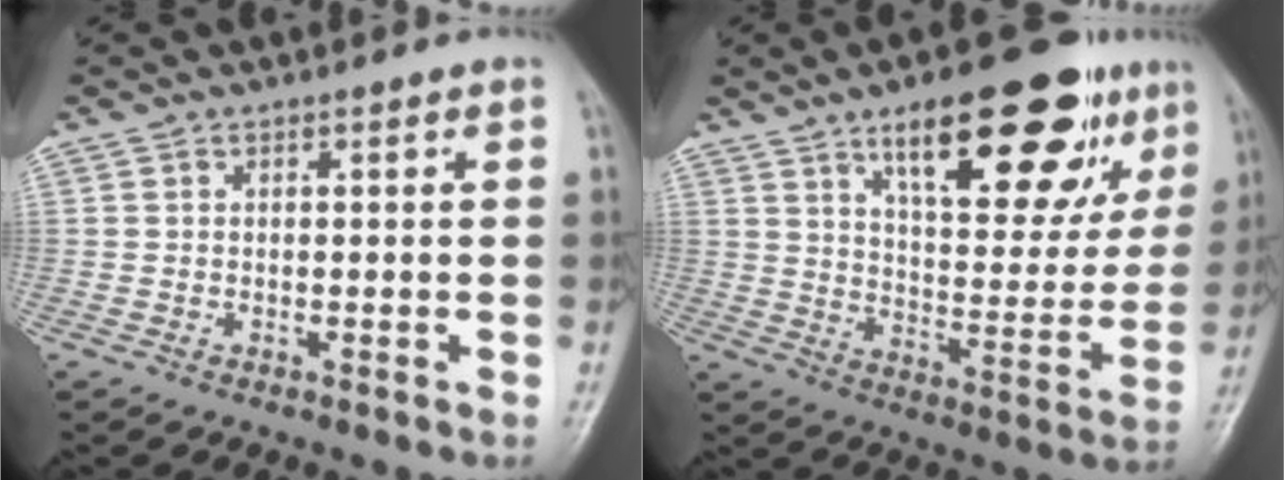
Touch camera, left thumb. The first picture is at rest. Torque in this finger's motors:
{"motor_torque": [2.31, 1.63, 1.66, -1.11, 0.47]}